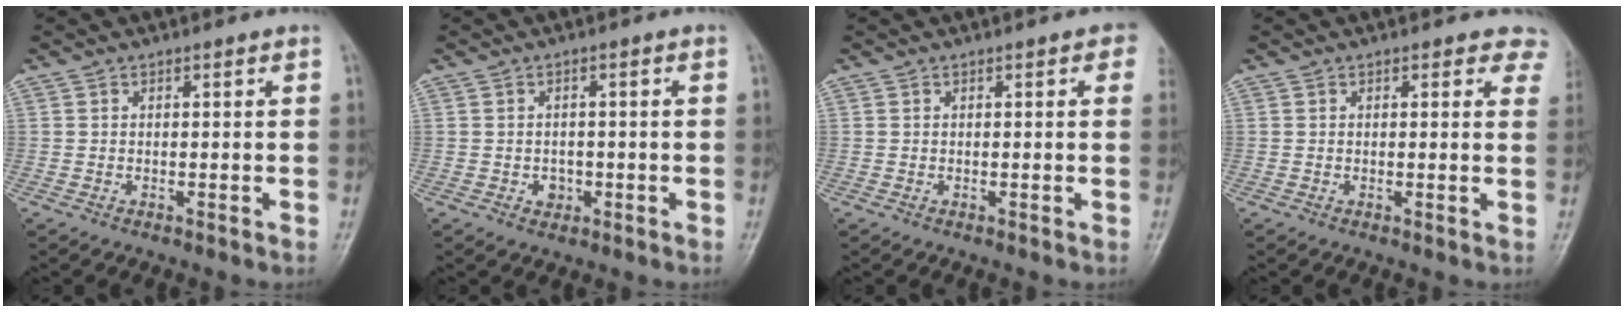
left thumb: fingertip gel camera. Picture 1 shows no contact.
{"total": 2.3, "force": [-0.8, 1.9, 1.0], "torque": [-0.003, 0.005, -0.009]}
{"total": 2.4, "force": [1.0, 1.0, 2.0], "torque": [-0.008, 0.002, 0.004]}
{"total": 4.1, "force": [3.1, 2.1, 1.6], "torque": [0.017, -0.010, 0.016]}